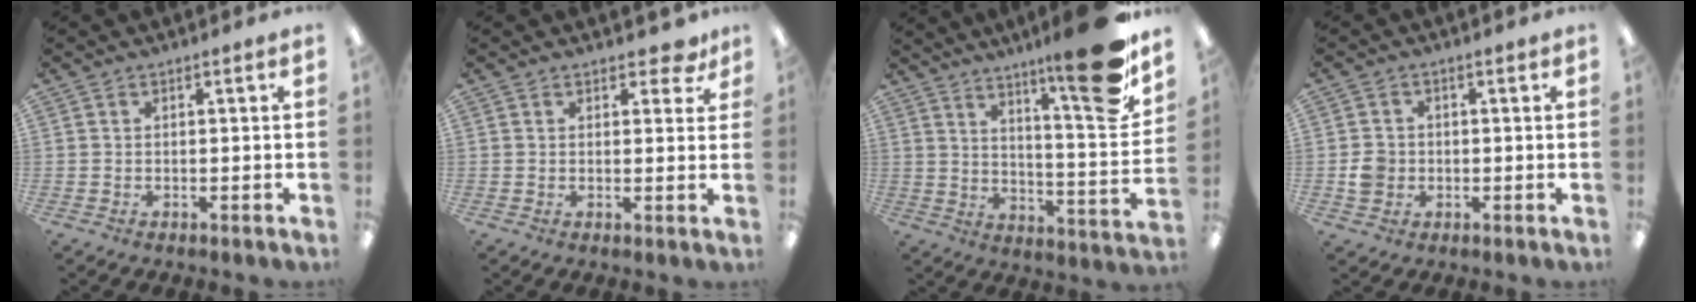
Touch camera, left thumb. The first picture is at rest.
{"total": 3.9, "force": [2.6, 2.0, 2.0], "torque": [-0.012, -0.009, 0.041]}
{"total": 20.3, "force": [14.1, 3.1, 14.2], "torque": [-0.201, -0.106, 0.218]}
{"total": 4.1, "force": [-0.6, 3.8, 1.4], "torque": [-0.010, 0.001, -0.013]}